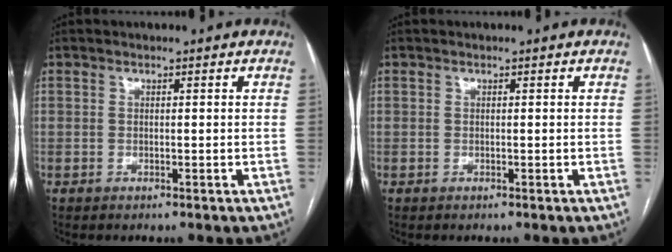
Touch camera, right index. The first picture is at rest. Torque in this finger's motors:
{"motor_torque": [0.03, 0.03, 0.00, 0.00]}